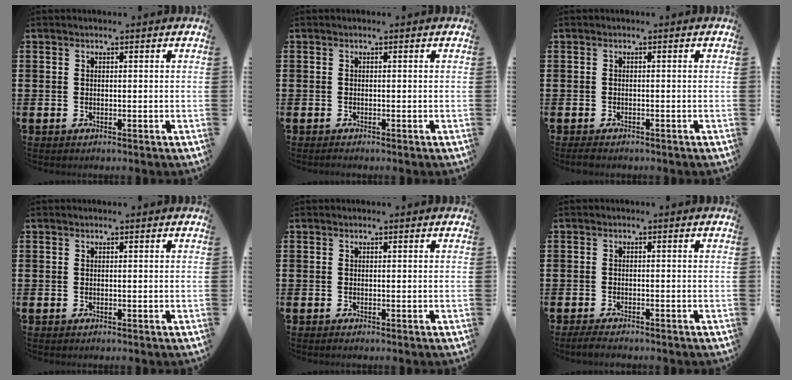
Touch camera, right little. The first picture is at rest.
{"total": 0.0}
{"total": 0.8, "force": [-0.6, 0.3, 0.4], "torque": [-0.010, 0.000, -0.013]}
{"total": 0.0}
{"total": 0.0}
{"total": 1.4, "force": [-1.3, 0.2, 0.6], "torque": [-0.012, 0.002, -0.025]}